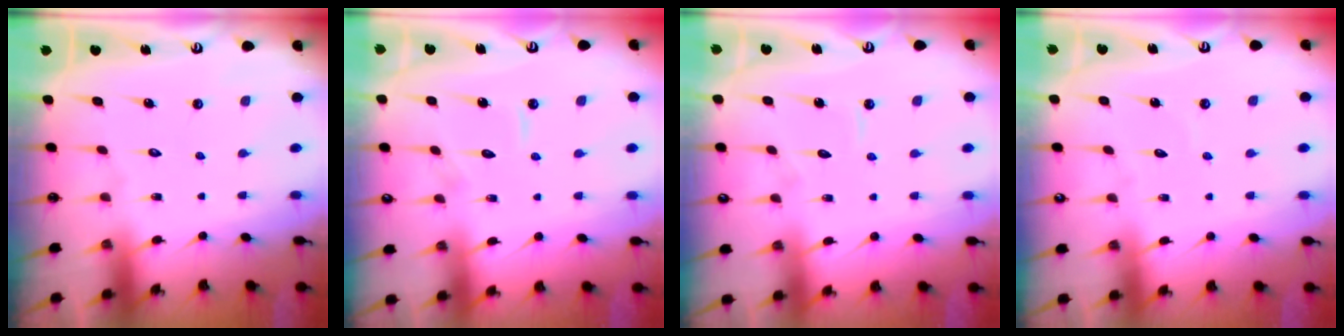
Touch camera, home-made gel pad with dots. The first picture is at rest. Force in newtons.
{"total": 4.5, "press": 4.5, "slide": 0.3}
{"total": 2.9, "press": 2.9, "slide": 0.2}
{"total": 2.9, "press": 2.9, "slide": 0.2}